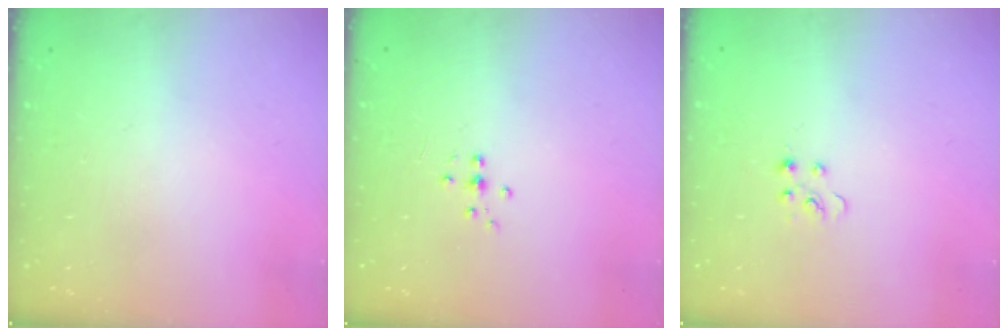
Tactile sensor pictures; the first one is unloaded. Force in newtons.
{"total": 4.4, "press": 4.3, "slide": 0.7}
{"total": 2.7, "press": 2.7, "slide": 0.4}